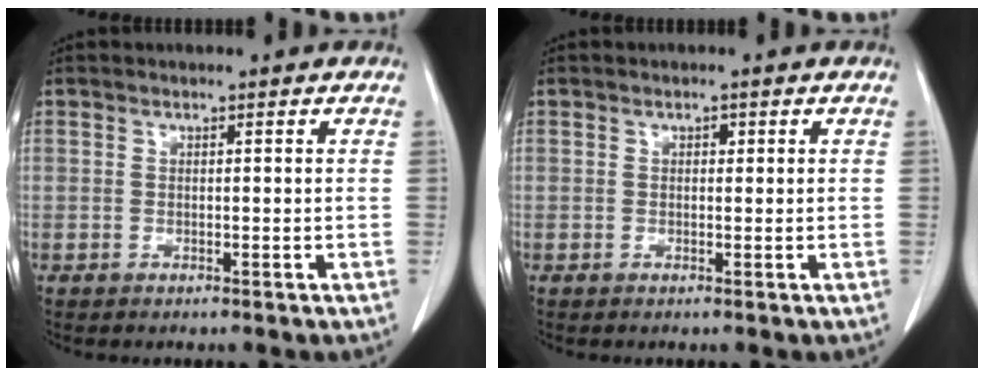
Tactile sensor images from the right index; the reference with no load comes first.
{"total": 0.7, "force": [0.2, 0.5, 0.4], "torque": [-0.005, 0.001, 0.002]}